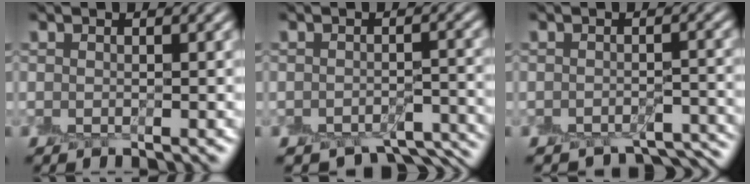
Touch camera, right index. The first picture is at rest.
{"total": 5.5, "force": [-4.5, 2.3, 2.2], "torque": [-0.023, -0.010, -0.046]}
{"total": 4.4, "force": [-3.9, 1.7, 1.2], "torque": [-0.009, 0.001, -0.039]}